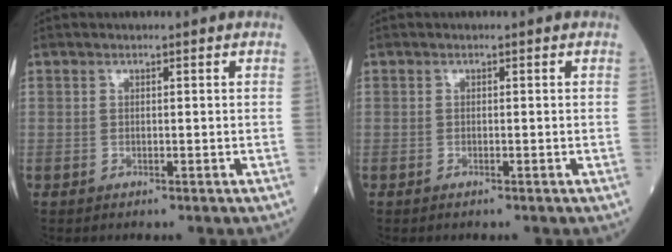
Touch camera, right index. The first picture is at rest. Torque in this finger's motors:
{"motor_torque": [-0.15, -0.20, 0.02, -0.01]}